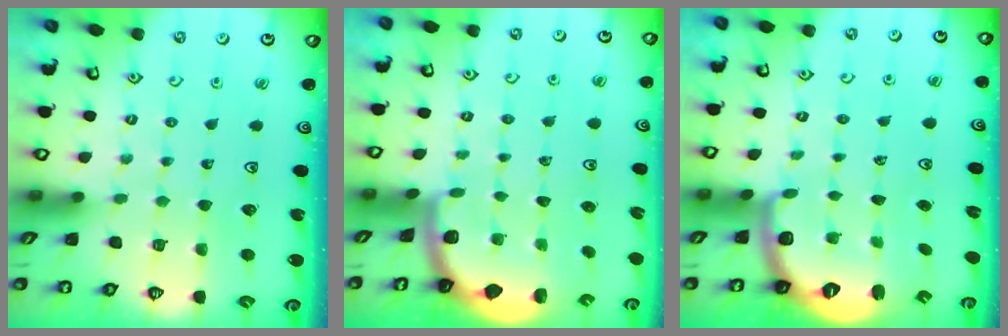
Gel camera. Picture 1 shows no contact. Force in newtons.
{"total": 1.6, "press": 1.6, "slide": 0.1}
{"total": 2.8, "press": 1.8, "slide": 2.1}